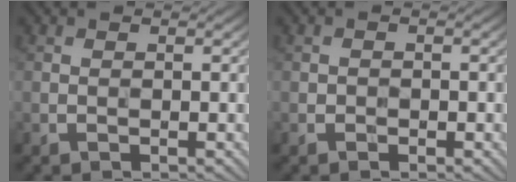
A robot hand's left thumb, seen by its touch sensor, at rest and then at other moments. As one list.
[{"total": 0.8, "force": [-0.5, 0.6, 0.2], "torque": [-0.003, 0.001, -0.011]}]